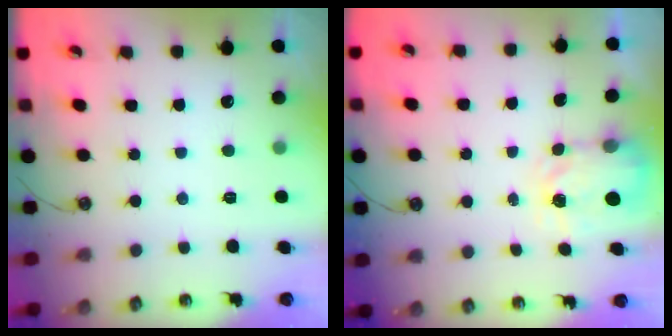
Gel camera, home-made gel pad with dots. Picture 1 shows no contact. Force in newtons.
{"total": 3.6, "press": 3.6, "slide": 0.6}